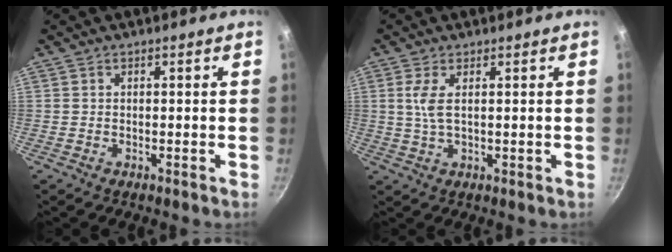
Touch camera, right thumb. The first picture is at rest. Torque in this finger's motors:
{"motor_torque": [0.55, 1.87, 0.72, 0.05, 0.22]}